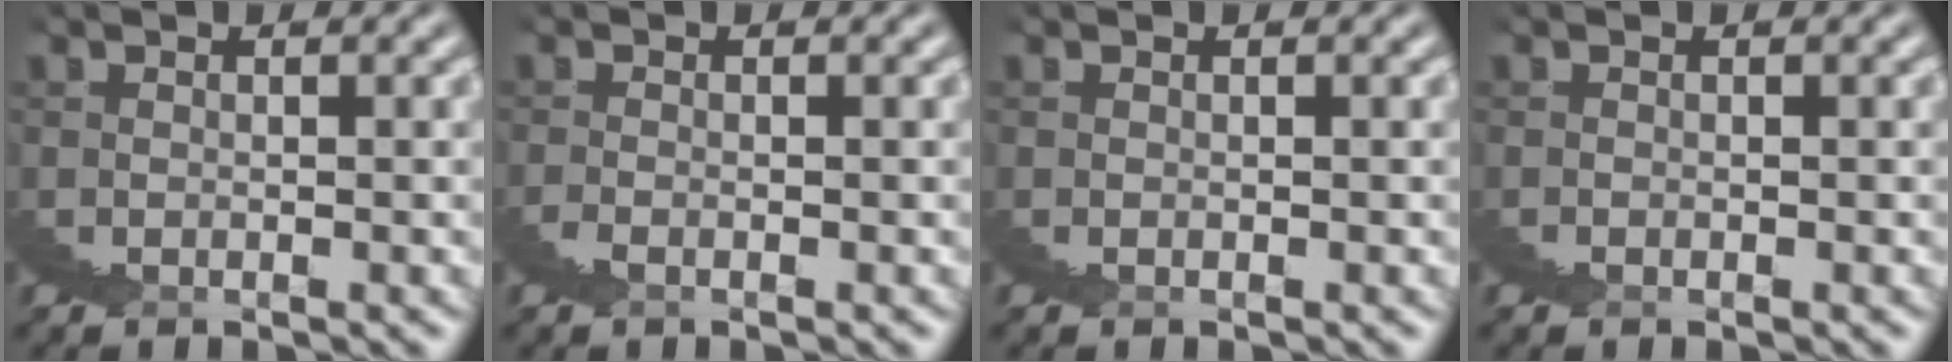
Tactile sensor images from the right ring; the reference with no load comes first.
{"total": 2.3, "force": [-1.3, -1.3, -1.3], "torque": [0.019, 0.000, -0.019]}
{"total": 0.0}
{"total": 0.7, "force": [-0.3, -0.3, -0.5], "torque": [0.008, 0.000, -0.006]}